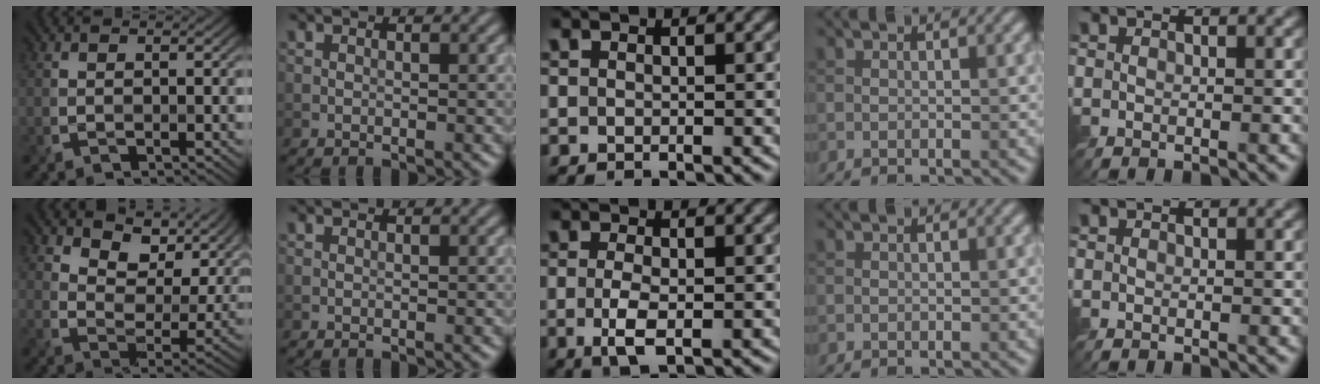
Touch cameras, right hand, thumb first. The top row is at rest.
{"thumb": {"total": 10.4, "force": [5.7, 5.7, 6.6], "torque": [-0.116, -0.002, 0.093]}, "middle": {"total": 3.0, "force": [-0.6, 1.1, 2.8], "torque": [-0.062, -0.011, -0.012]}}